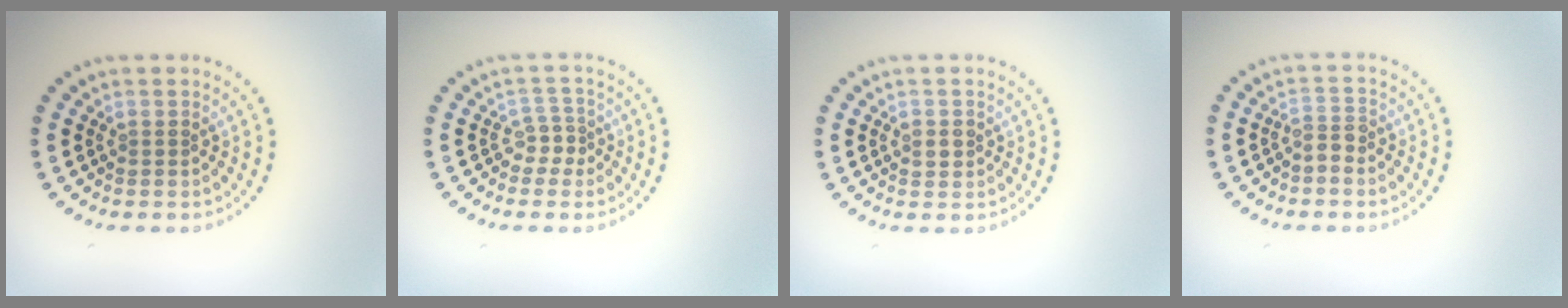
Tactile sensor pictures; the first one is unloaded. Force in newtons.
{"total": 1.8, "press": 1.3, "slide": 1.3}
{"total": 1.2, "press": 1.2, "slide": 0.4}
{"total": 1.8, "press": 1.4, "slide": 1.2}